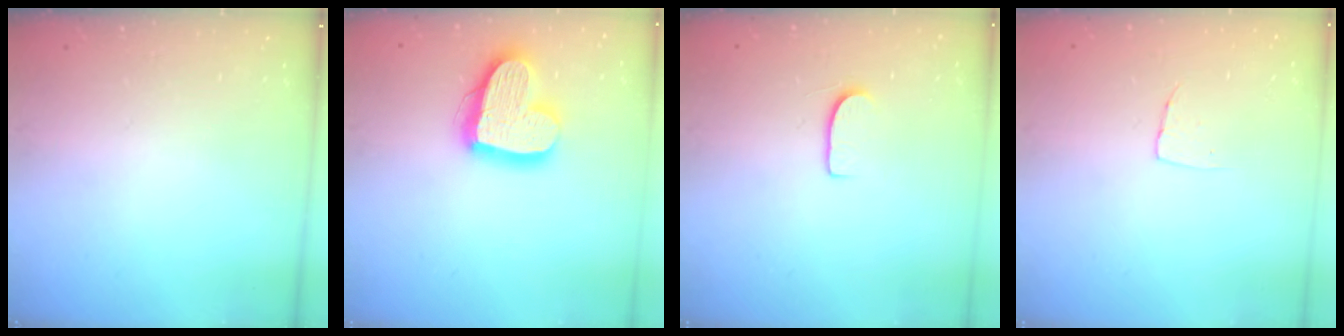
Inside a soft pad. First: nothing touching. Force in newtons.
{"total": 17.6, "press": 17.5, "slide": 1.9}
{"total": 5.9, "press": 5.9, "slide": 0.5}
{"total": 3.7, "press": 3.7, "slide": 0.2}